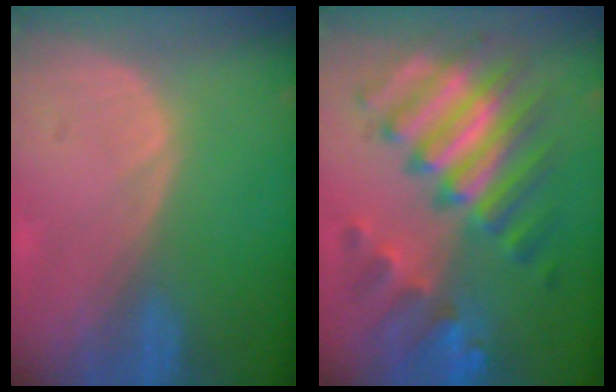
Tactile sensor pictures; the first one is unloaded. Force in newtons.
{"total": 11.8, "press": 11.7, "slide": 1.1}